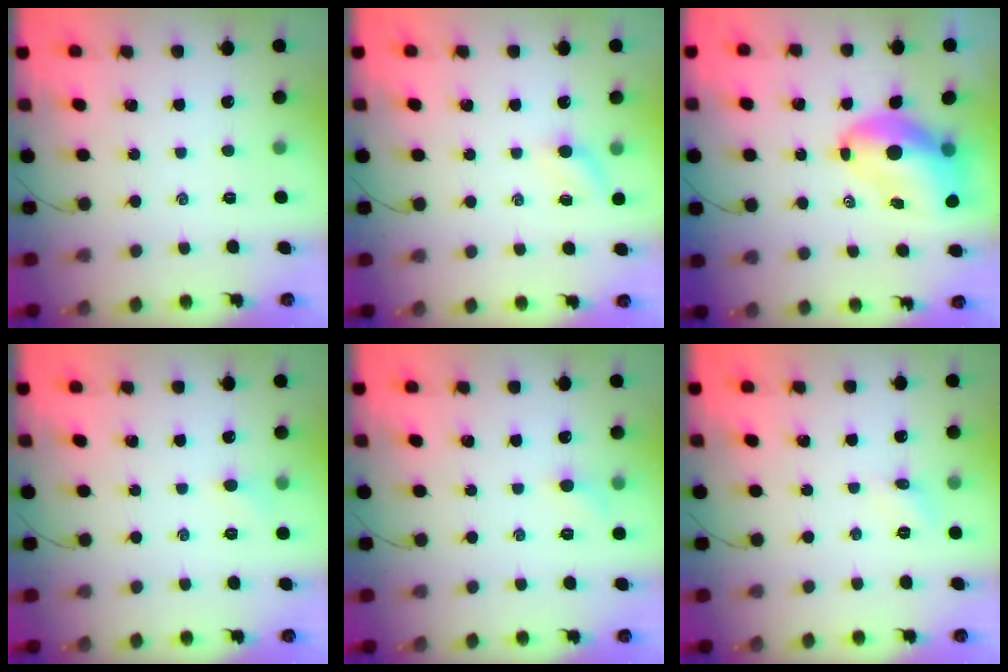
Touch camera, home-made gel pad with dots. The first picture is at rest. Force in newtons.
{"total": 5.7, "press": 5.6, "slide": 1.2}
{"total": 11.4, "press": 11.0, "slide": 3.2}
{"total": 3.8, "press": 3.6, "slide": 1.2}
{"total": 4.7, "press": 4.5, "slide": 1.4}
{"total": 4.7, "press": 4.4, "slide": 1.6}